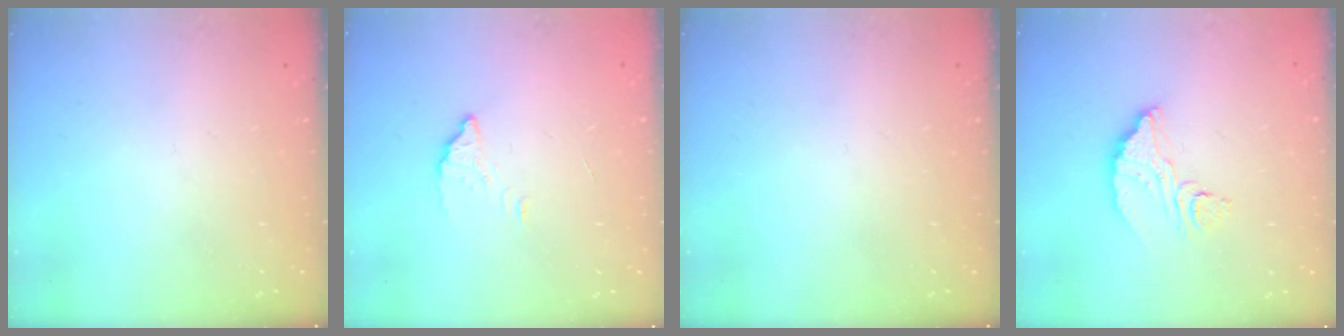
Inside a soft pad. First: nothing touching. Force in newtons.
{"total": 2.8, "press": 2.8, "slide": 0.2}
{"total": 0.0}
{"total": 9.0, "press": 9.0, "slide": 0.7}